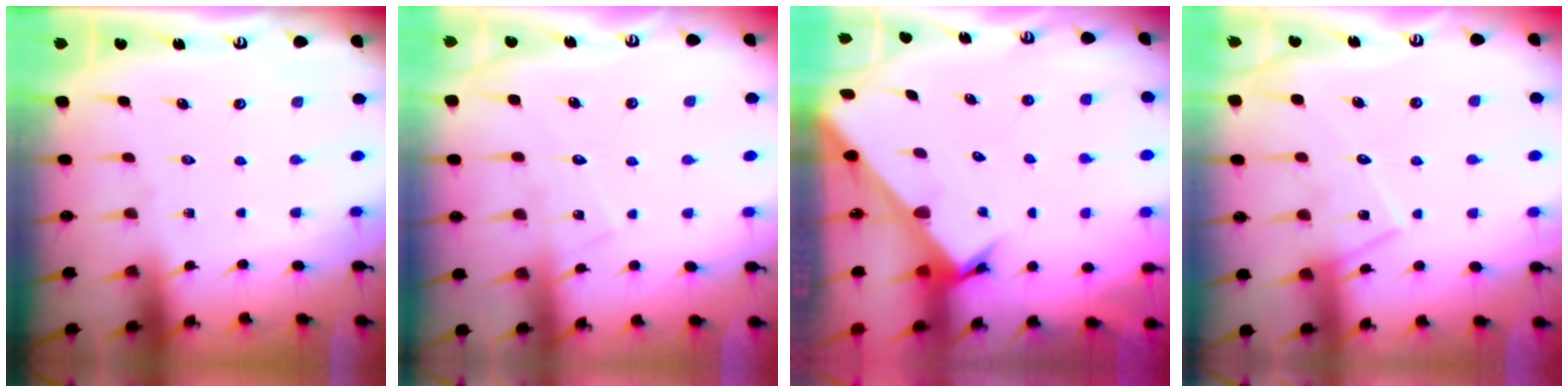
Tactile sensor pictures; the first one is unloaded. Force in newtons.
{"total": 7.7, "press": 7.6, "slide": 0.6}
{"total": 2.5, "press": 2.5, "slide": 0.2}
{"total": 13.8, "press": 13.8, "slide": 0.9}